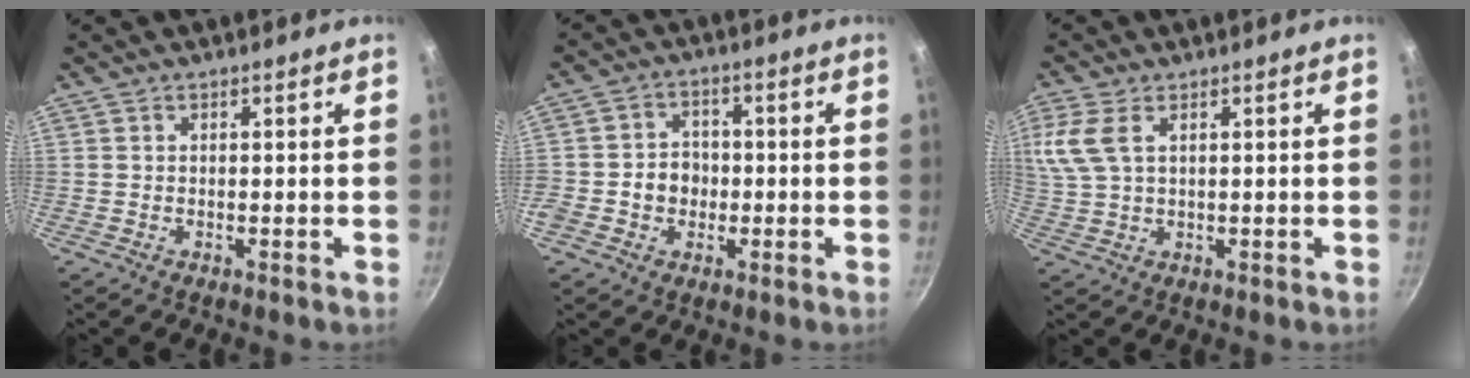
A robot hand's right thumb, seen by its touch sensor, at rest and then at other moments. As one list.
[{"total": 6.1, "force": [-1.3, 5.4, 2.6], "torque": [-0.011, 0.017, -0.030]}, {"total": 7.1, "force": [2.6, 3.8, 5.4], "torque": [-0.125, 0.008, 0.055]}]